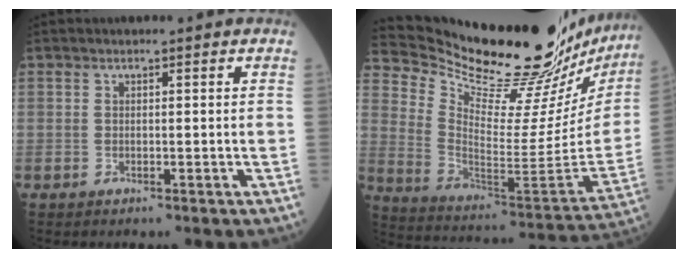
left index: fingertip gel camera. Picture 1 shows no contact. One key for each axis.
{"total": 31.2, "fx": 28.6, "fy": 3.5, "fz": 12.1, "tx": -0.208, "ty": -0.129, "tz": 0.392}